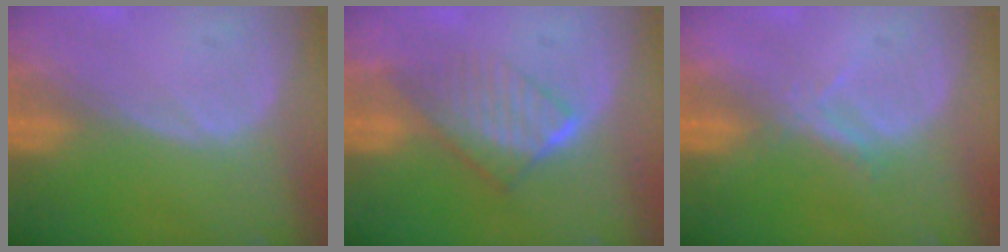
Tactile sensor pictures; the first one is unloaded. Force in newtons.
{"total": 6.4, "press": 5.8, "slide": 2.8}
{"total": 2.3, "press": 2.1, "slide": 0.9}